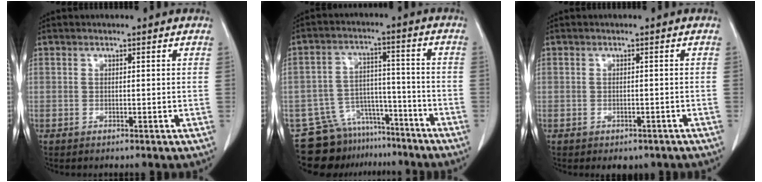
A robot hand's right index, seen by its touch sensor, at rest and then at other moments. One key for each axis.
{"total": 10.8, "fx": -9.3, "fy": 5.6, "fz": 0.4, "tx": -0.002, "ty": 0.049, "tz": -0.145}
{"total": 2.8, "fx": -2.1, "fy": 1.7, "fz": 0.8, "tx": -0.002, "ty": 0.000, "tz": -0.024}